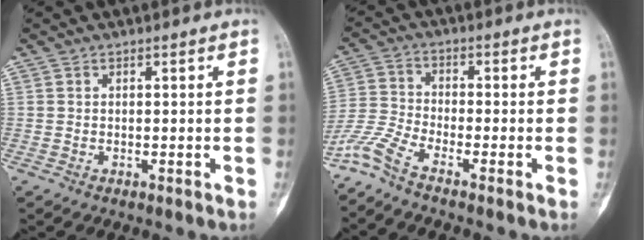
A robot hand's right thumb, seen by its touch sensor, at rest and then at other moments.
{"total": 5.9, "force": [-4.9, 0.2, 3.2], "torque": [-0.088, 0.009, -0.116]}